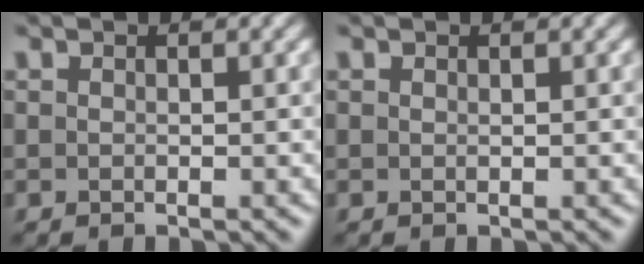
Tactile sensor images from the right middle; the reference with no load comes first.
{"total": 0.0}